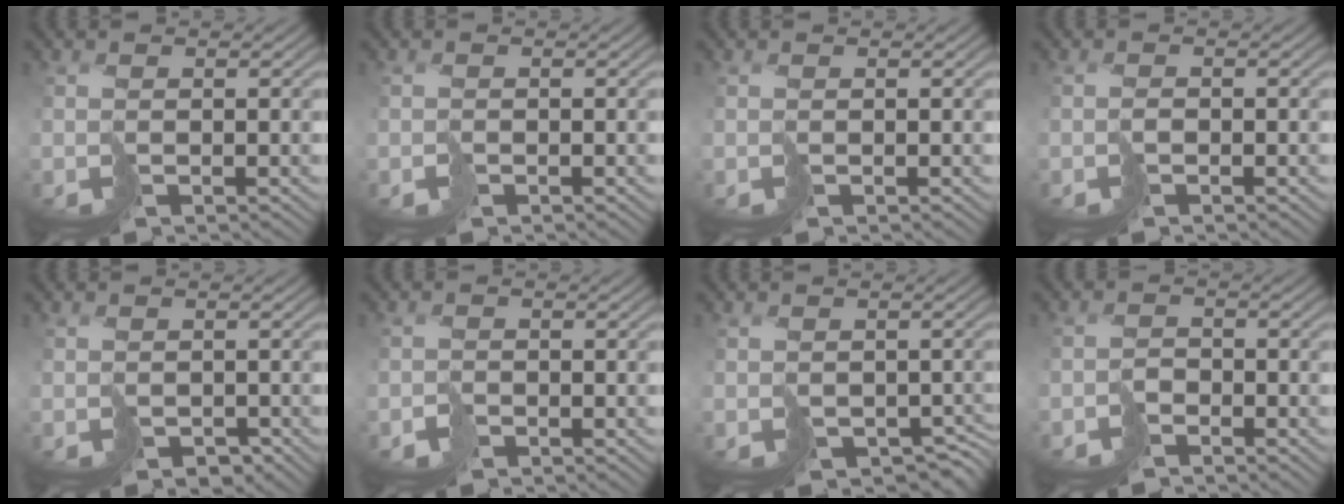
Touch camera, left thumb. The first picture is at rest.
{"total": 0.7, "force": [-0.5, 0.5, 0.2], "torque": [-0.003, 0.000, -0.011]}
{"total": 0.0}
{"total": 0.9, "force": [-0.5, 0.5, 0.5], "torque": [-0.009, 0.004, -0.013]}
{"total": 1.7, "force": [-1.0, 1.2, 0.8], "torque": [-0.017, -0.012, -0.017]}
{"total": 1.5, "force": [-1.1, 1.0, 0.4], "torque": [-0.006, 0.002, -0.023]}
{"total": 3.7, "force": [-1.8, 2.6, 1.9], "torque": [-0.034, -0.021, -0.025]}
{"total": 2.4, "force": [-1.9, 1.2, 0.7], "torque": [-0.013, 0.002, -0.047]}